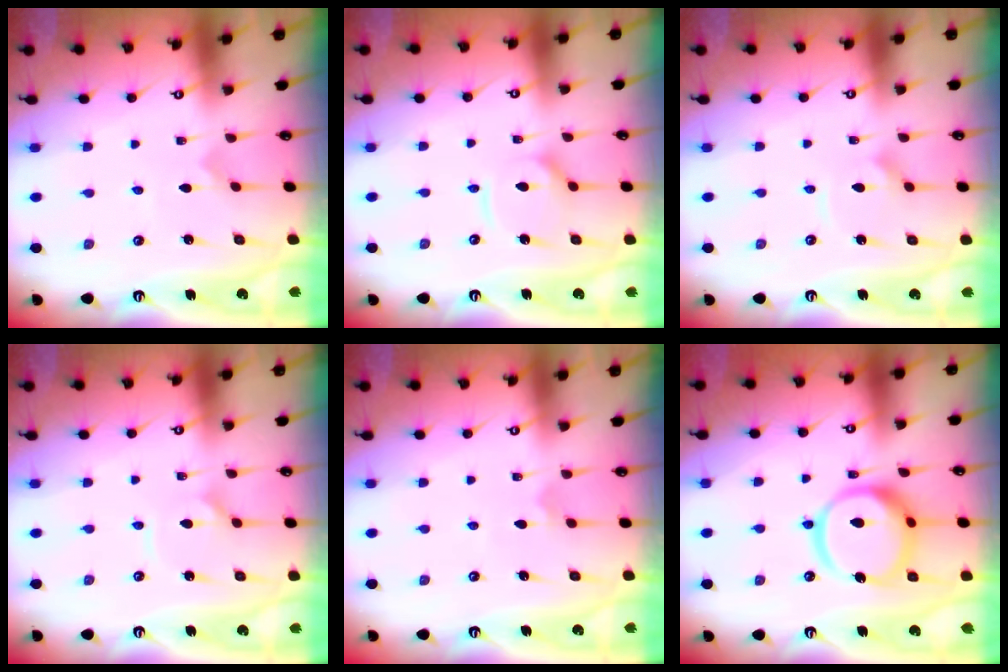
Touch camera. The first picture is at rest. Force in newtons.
{"total": 8.9, "press": 8.9, "slide": 0.9}
{"total": 2.8, "press": 2.8, "slide": 0.4}
{"total": 2.9, "press": 2.8, "slide": 0.4}
{"total": 2.9, "press": 2.9, "slide": 0.6}
{"total": 16.5, "press": 16.4, "slide": 1.8}